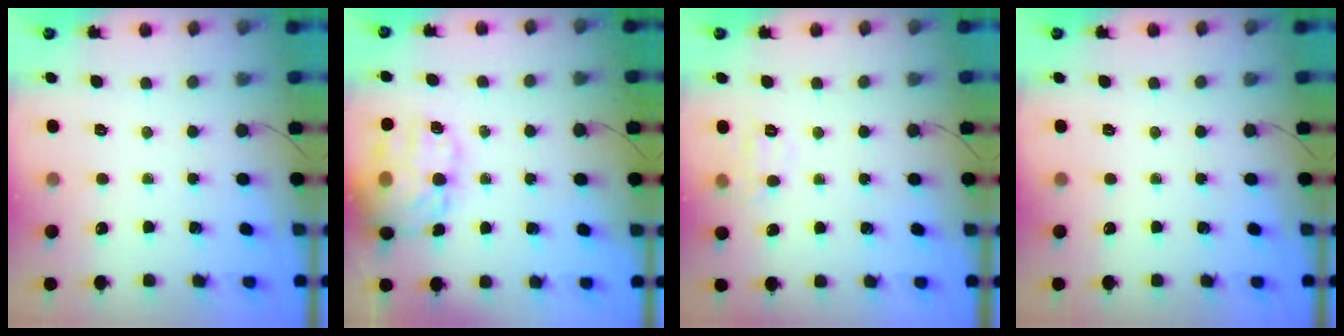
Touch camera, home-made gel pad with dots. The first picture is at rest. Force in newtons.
{"total": 16.6, "press": 16.5, "slide": 2.1}
{"total": 6.2, "press": 6.0, "slide": 1.5}
{"total": 0.0}